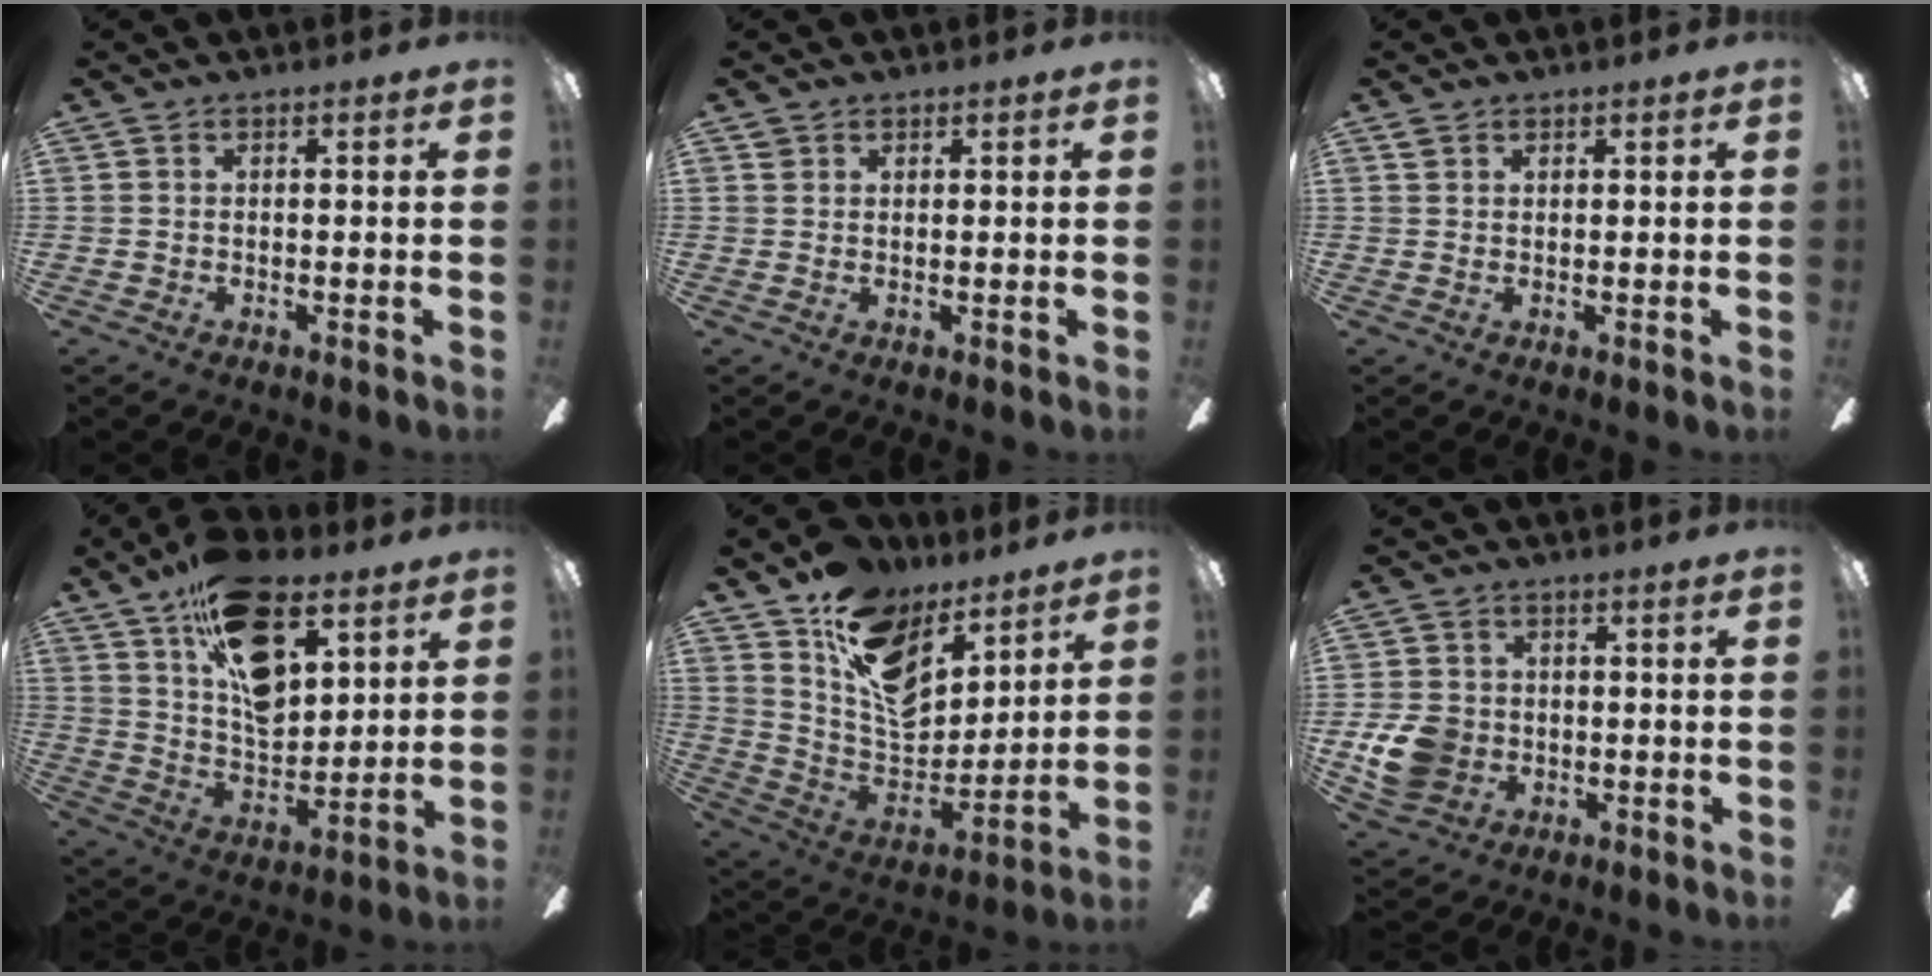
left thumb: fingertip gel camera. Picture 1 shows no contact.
{"total": 1.3, "force": [1.0, 0.9, 0.1], "torque": [0.005, -0.001, 0.017]}
{"total": 1.4, "force": [1.0, 0.8, 0.5], "torque": [-0.003, -0.002, 0.017]}
{"total": 20.2, "force": [10.7, 11.1, 13.0], "torque": [-0.211, -0.041, 0.192]}
{"total": 16.5, "force": [10.3, 9.6, 8.6], "torque": [-0.154, -0.063, 0.192]}
{"total": 9.2, "force": [-1.5, 8.0, 4.3], "torque": [-0.094, 0.019, -0.026]}